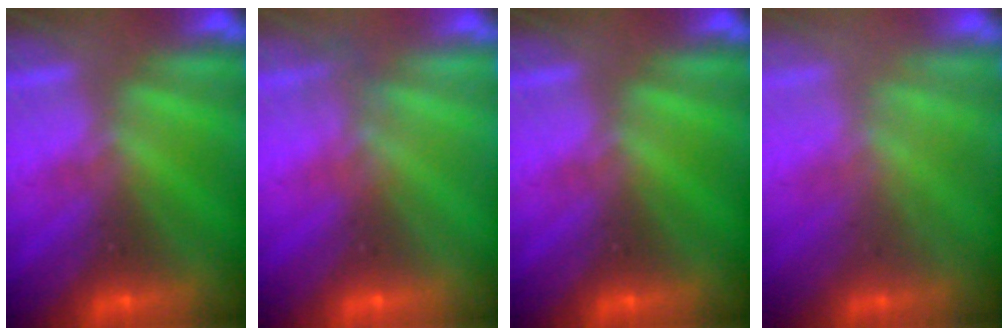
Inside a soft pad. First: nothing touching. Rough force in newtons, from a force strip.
{"total": 2.2}
{"total": 0.0}
{"total": 2.1}